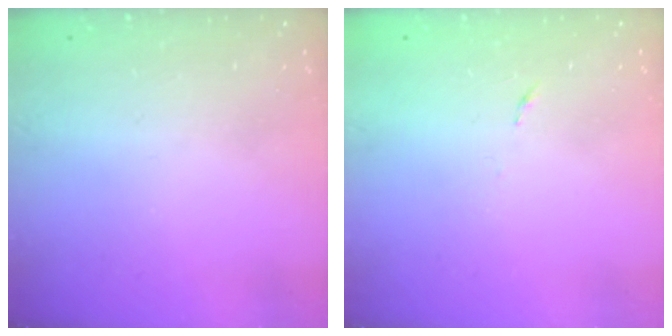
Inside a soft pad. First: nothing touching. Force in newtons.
{"total": 2.6, "press": 2.6, "slide": 0.4}